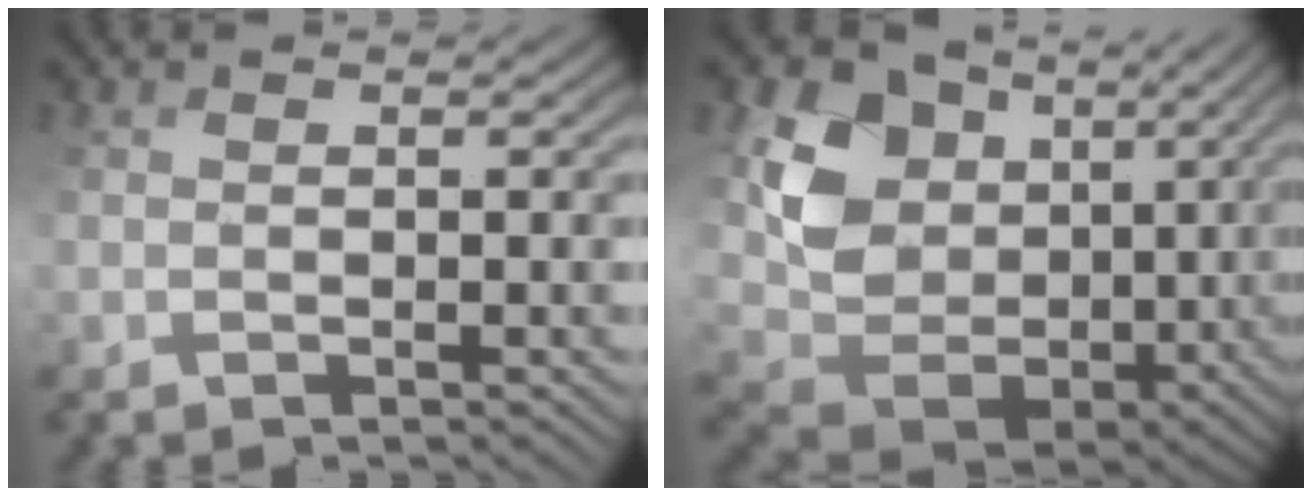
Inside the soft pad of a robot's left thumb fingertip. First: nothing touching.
{"total": 14.6, "force": [4.9, 11.0, 8.3], "torque": [-0.202, -0.007, 0.120]}